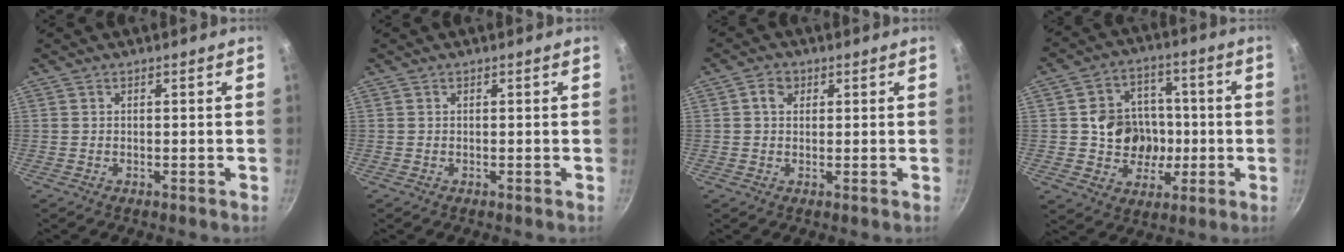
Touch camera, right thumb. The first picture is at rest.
{"total": 0.0}
{"total": 2.8, "force": [1.0, 2.2, 1.3], "torque": [-0.009, 0.000, 0.013]}
{"total": 12.7, "force": [-0.6, 11.3, 5.6], "torque": [-0.048, 0.019, -0.007]}